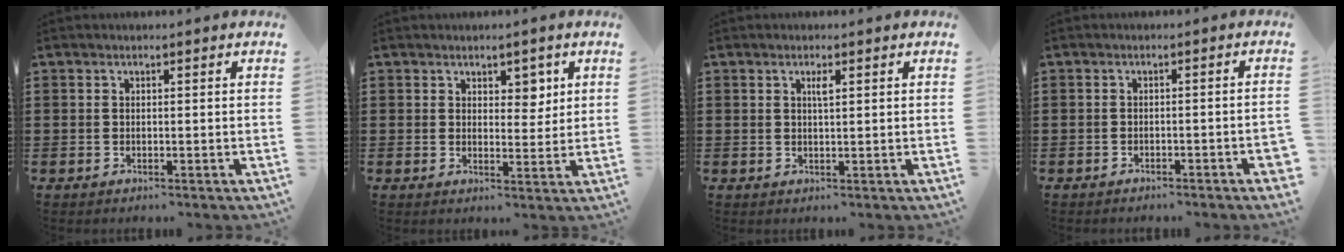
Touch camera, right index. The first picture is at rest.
{"total": 3.4, "force": [2.1, 2.2, 1.6], "torque": [-0.022, 0.005, 0.034]}
{"total": 1.4, "force": [0.5, 0.2, 1.2], "torque": [-0.024, 0.003, 0.008]}
{"total": 1.7, "force": [-1.5, 0.1, 0.9], "torque": [-0.016, 0.000, -0.029]}